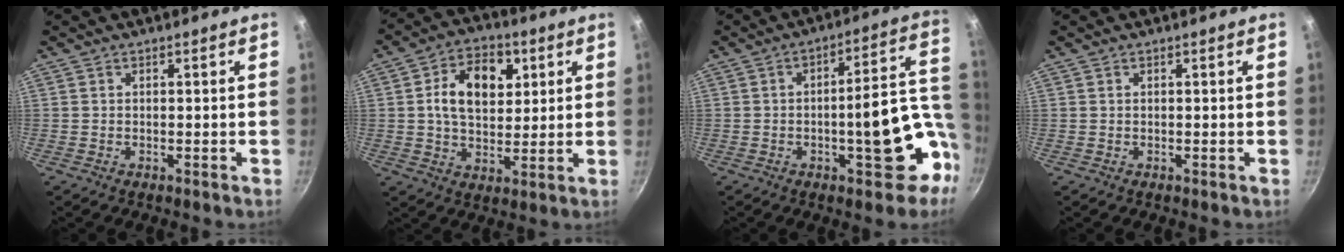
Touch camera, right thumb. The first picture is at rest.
{"total": 12.8, "force": [3.3, 8.7, 8.8], "torque": [-0.112, -0.002, 0.044]}
{"total": 16.0, "force": [-4.7, 6.3, 14.0], "torque": [-0.132, 0.052, -0.057]}
{"total": 0.0}